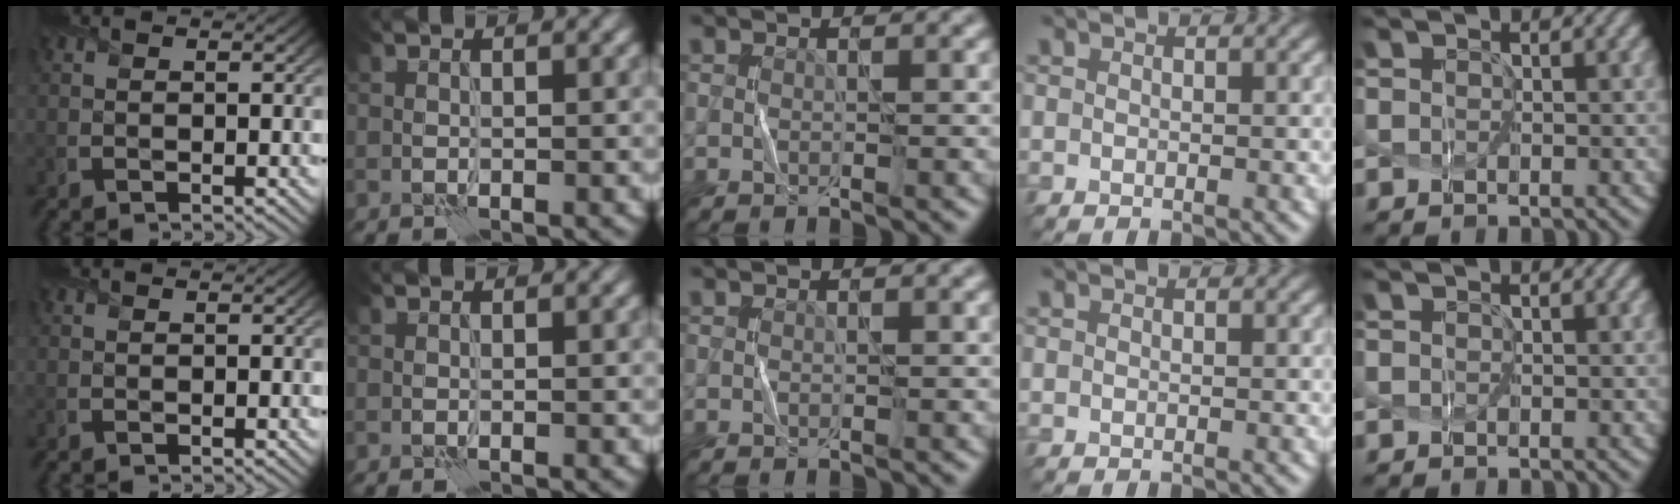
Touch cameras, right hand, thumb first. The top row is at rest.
{}